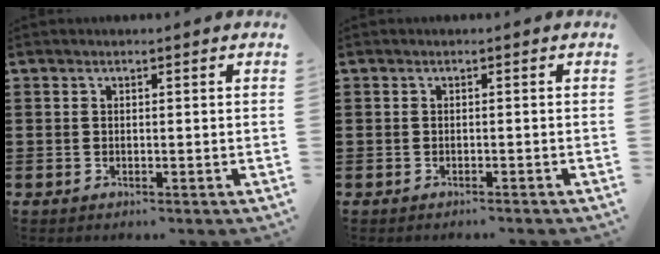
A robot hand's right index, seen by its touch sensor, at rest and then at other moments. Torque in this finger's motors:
{"motor_torque": [-0.36, 0.04, 0.02, 0.00]}